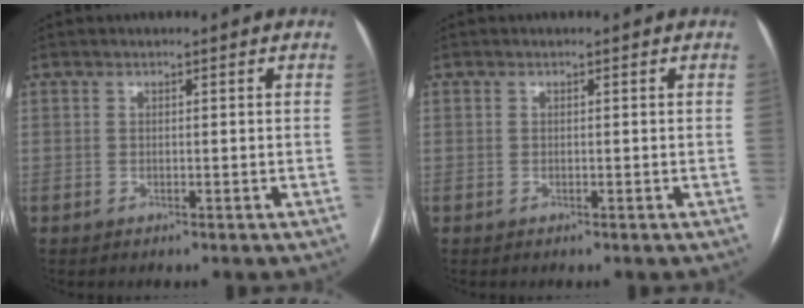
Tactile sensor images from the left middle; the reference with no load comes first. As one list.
[{"total": 0.0}]